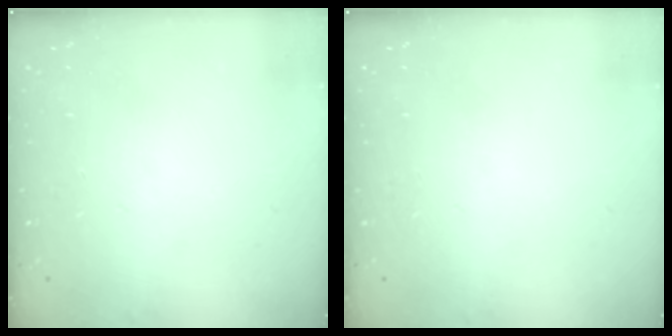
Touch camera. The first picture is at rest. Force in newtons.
{"total": 0.0}